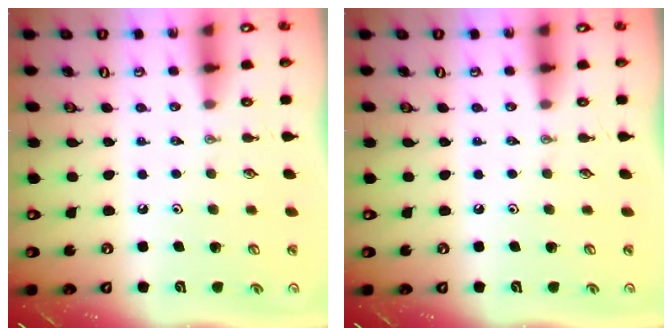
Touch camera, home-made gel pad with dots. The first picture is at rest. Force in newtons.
{"total": 0.0}